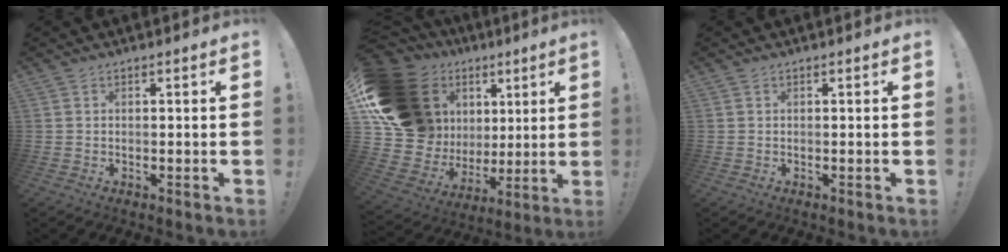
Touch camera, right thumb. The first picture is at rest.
{"total": 21.2, "force": [9.1, 15.5, 11.2], "torque": [-0.195, -0.069, 0.219]}
{"total": 0.0}